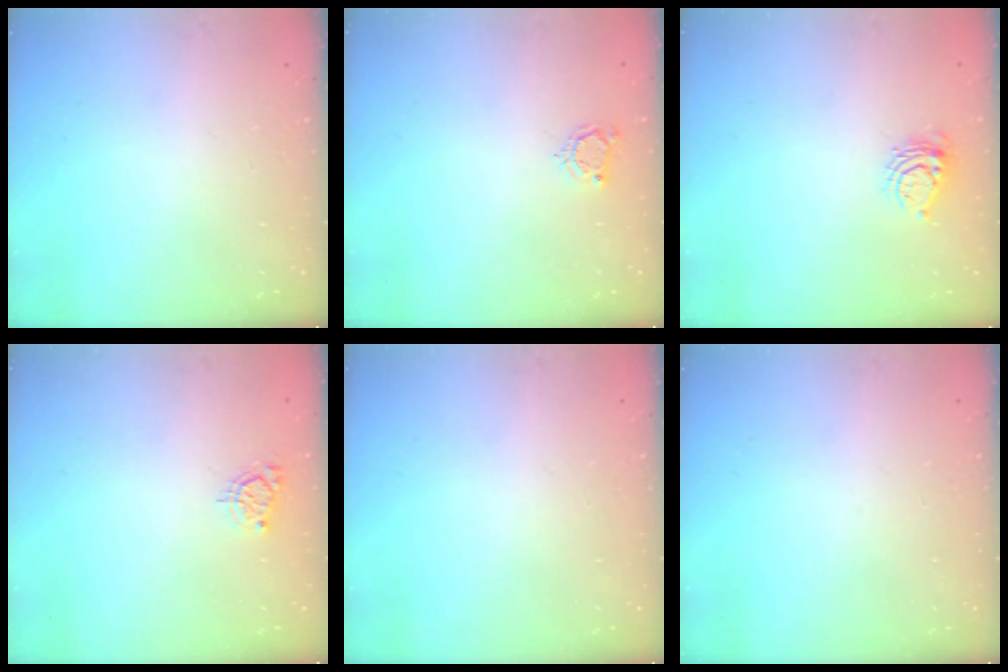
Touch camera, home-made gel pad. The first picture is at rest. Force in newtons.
{"total": 3.7, "press": 3.7, "slide": 0.5}
{"total": 6.2, "press": 6.2, "slide": 0.8}
{"total": 3.9, "press": 3.9, "slide": 0.5}
{"total": 0.0}
{"total": 0.0}